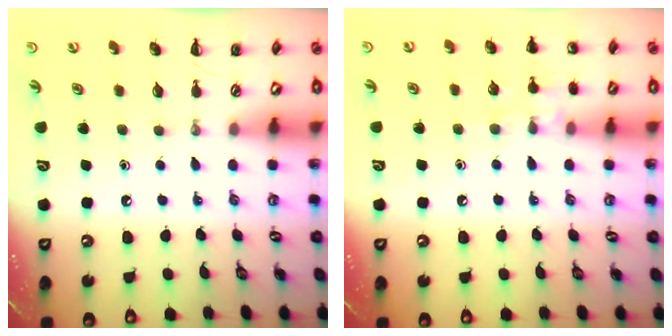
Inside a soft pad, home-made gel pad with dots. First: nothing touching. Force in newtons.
{"total": 7.9, "press": 7.6, "slide": 2.1}